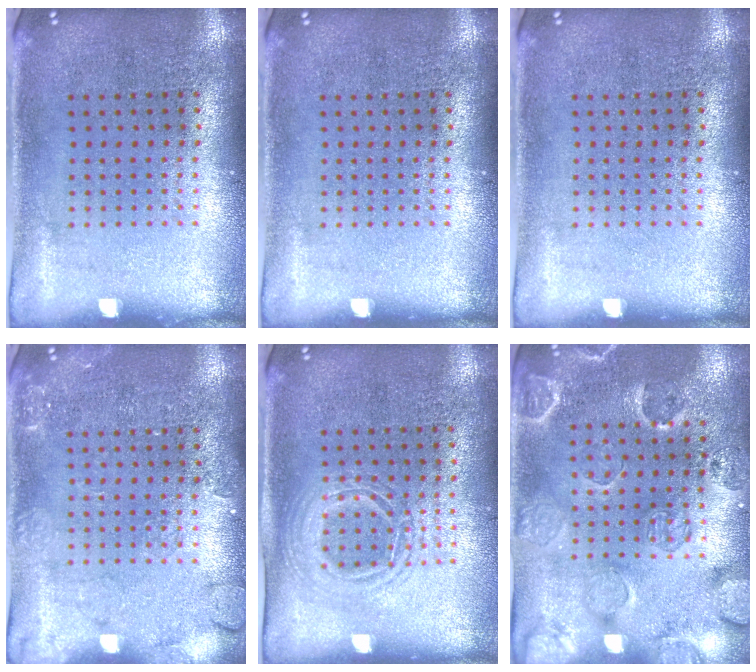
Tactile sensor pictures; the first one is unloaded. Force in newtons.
{"total": 0.0}
{"total": 0.0}
{"total": 2.2, "press": 2.2, "slide": 0.4}
{"total": 1.3, "press": 1.3, "slide": 0.4}
{"total": 2.5, "press": 2.1, "slide": 1.4}